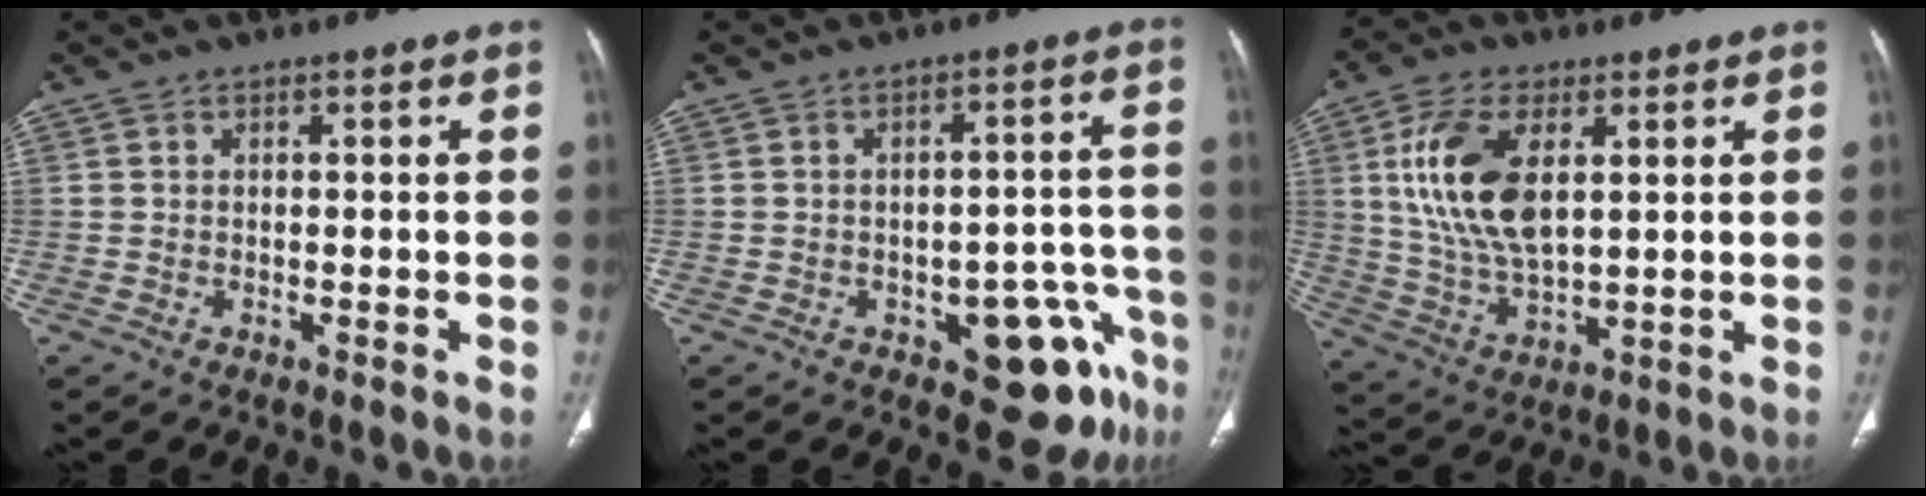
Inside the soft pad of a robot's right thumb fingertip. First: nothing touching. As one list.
[{"total": 10.9, "force": [-5.9, 5.2, 7.6], "torque": [-0.050, 0.042, -0.069]}, {"total": 14.8, "force": [3.8, 7.7, 12.0], "torque": [-0.235, -0.014, 0.078]}]